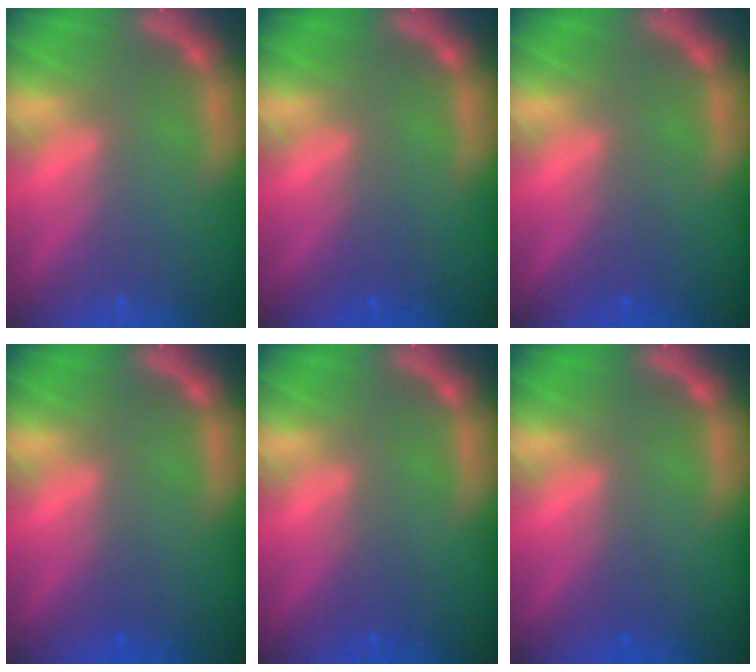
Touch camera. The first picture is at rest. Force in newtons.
{"total": 1.5}
{"total": 1.4}
{"total": 0.9}
{"total": 1.4}
{"total": 0.9}